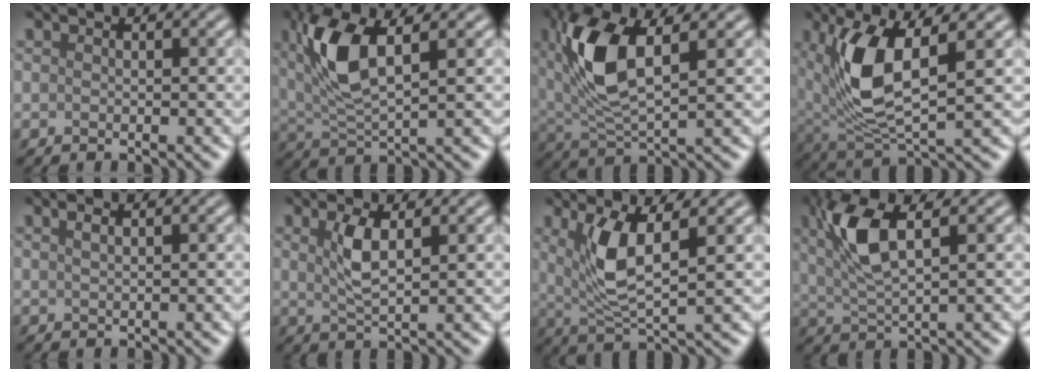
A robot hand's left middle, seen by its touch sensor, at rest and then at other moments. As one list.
[{"total": 6.4, "force": [1.8, 2.2, 5.7], "torque": [-0.130, 0.000, 0.044]}, {"total": 7.8, "force": [1.9, 3.2, 6.8], "torque": [-0.157, 0.000, 0.043]}, {"total": 7.6, "force": [1.8, 3.0, 6.8], "torque": [-0.157, -0.011, 0.043]}, {"total": 1.5, "force": [0.8, 0.7, 1.0], "torque": [-0.002, 0.002, -0.001]}, {"total": 2.3, "force": [0.6, 0.6, 2.2], "torque": [-0.050, -0.004, 0.020]}, {"total": 4.6, "force": [1.2, 1.2, 4.2], "torque": [-0.094, -0.008, 0.037]}, {"total": 5.3, "force": [1.7, 1.5, 4.8], "torque": [-0.110, 0.003, 0.043]}]